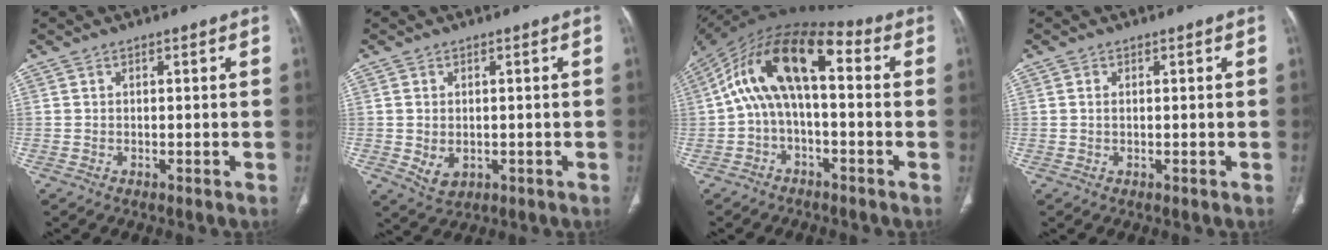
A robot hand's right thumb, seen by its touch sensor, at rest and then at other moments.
{"total": 4.1, "force": [-0.4, 3.0, 2.7], "torque": [-0.044, -0.005, 0.007]}
{"total": 15.0, "force": [1.0, 7.5, 12.9], "torque": [-0.225, 0.054, 0.005]}
{"total": 0.8, "force": [0.2, 0.4, 0.6], "torque": [-0.017, 0.004, 0.007]}